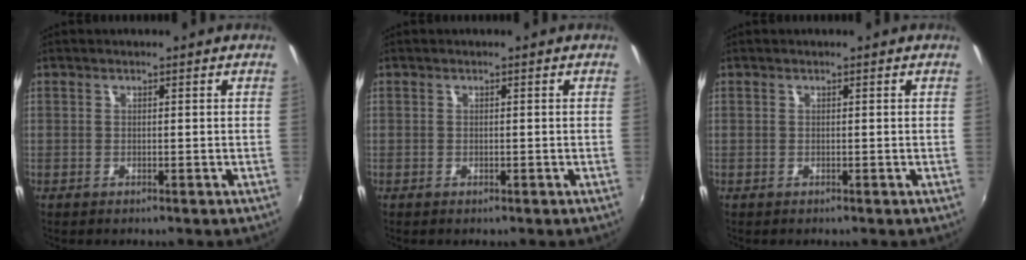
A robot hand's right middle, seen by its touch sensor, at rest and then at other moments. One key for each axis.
{"total": 0.0}
{"total": 0.0}